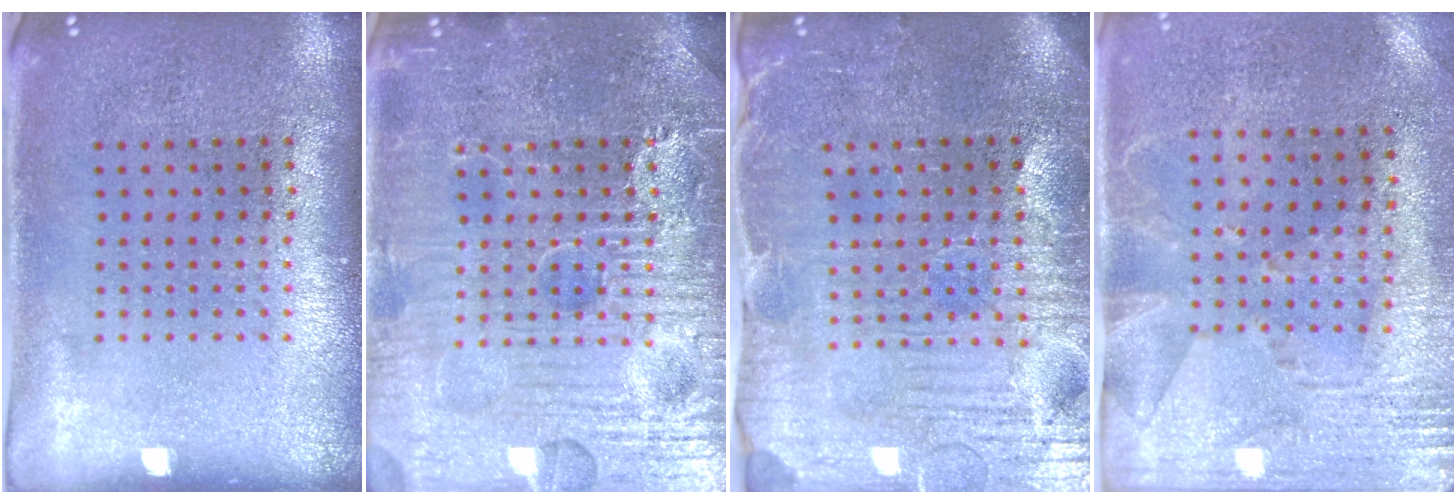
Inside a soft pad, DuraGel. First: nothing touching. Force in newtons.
{"total": 7.9, "press": 7.8, "slide": 0.9}
{"total": 4.1, "press": 4.0, "slide": 1.0}
{"total": 2.8, "press": 2.3, "slide": 1.5}